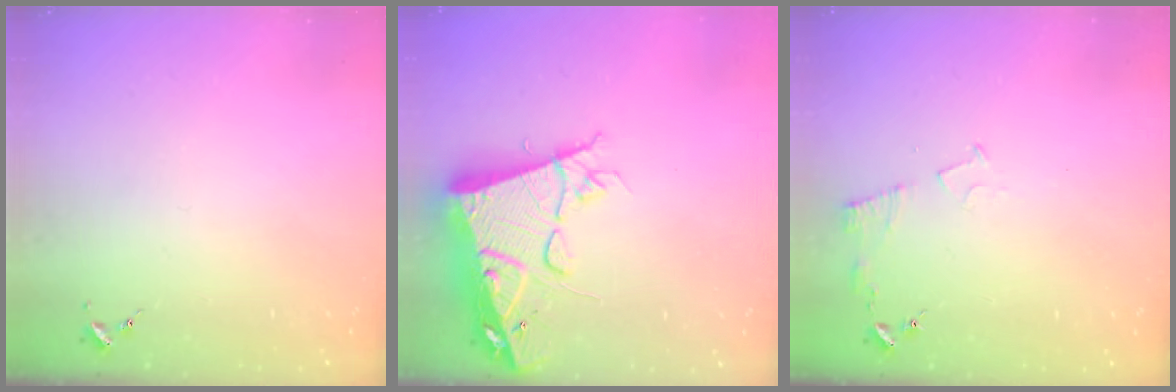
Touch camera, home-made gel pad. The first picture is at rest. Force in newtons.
{"total": 18.3, "press": 18.1, "slide": 2.1}
{"total": 6.1, "press": 6.1, "slide": 0.7}